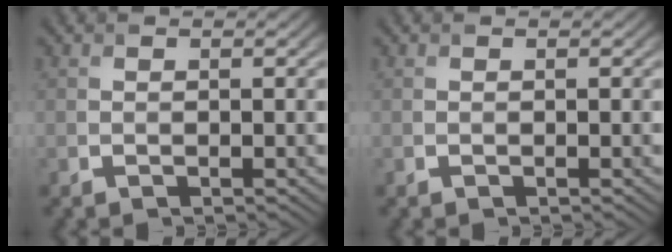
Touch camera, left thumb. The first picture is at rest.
{"total": 0.0}